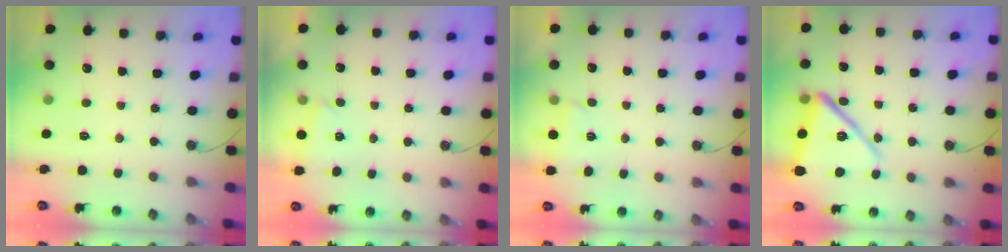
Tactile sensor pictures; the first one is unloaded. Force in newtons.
{"total": 1.0, "press": 1.0, "slide": 0.3}
{"total": 1.1, "press": 1.0, "slide": 0.3}
{"total": 15.4, "press": 12.5, "slide": 9.1}